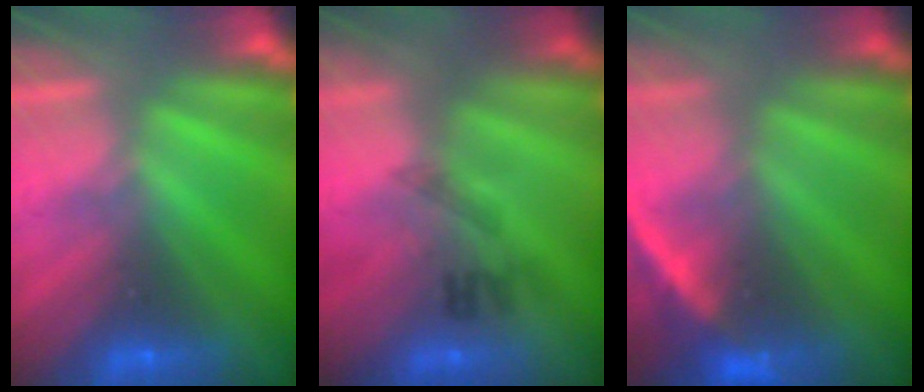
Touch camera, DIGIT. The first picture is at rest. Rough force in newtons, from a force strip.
{"total": 2.3}
{"total": 2.2}